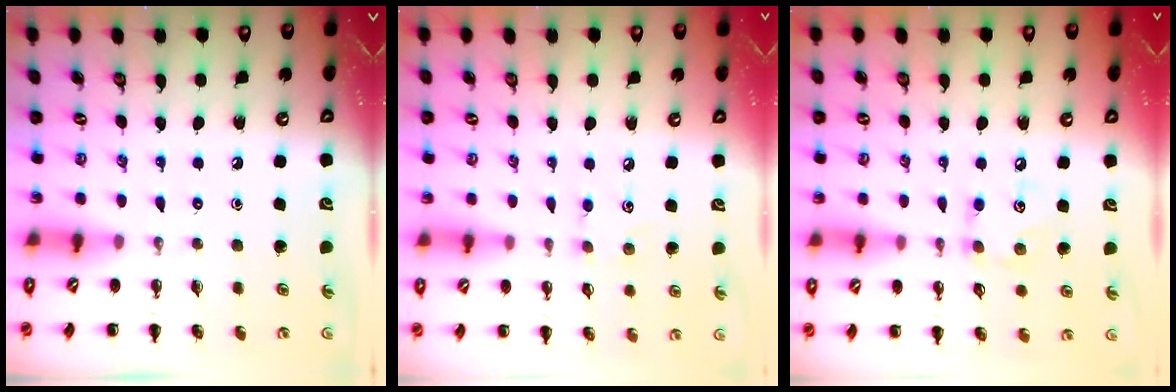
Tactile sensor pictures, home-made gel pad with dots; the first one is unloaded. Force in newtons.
{"total": 5.5, "press": 5.3, "slide": 1.3}
{"total": 6.3, "press": 6.3, "slide": 0.4}